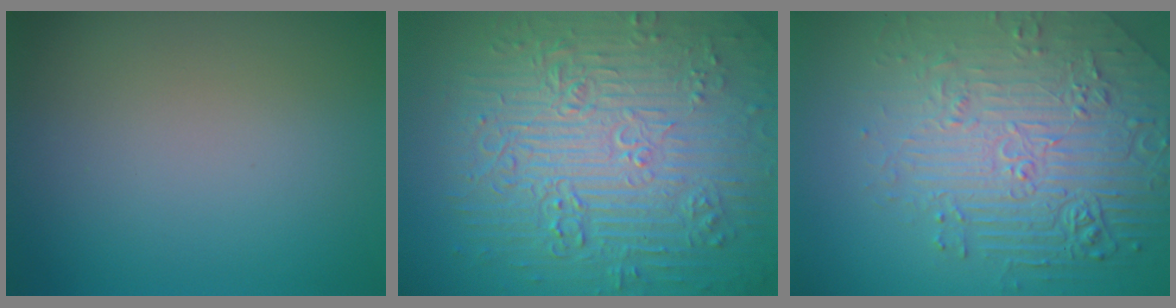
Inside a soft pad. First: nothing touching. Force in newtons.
{"total": 12.0, "press": 7.9, "slide": 9.0}
{"total": 6.9, "press": 5.6, "slide": 4.0}